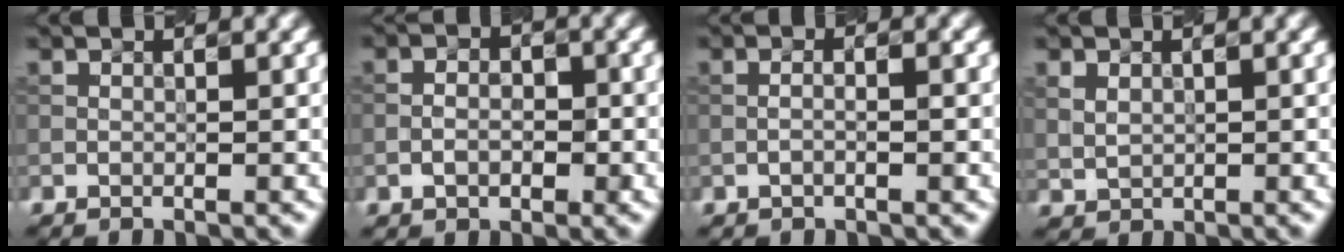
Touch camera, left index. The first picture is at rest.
{"total": 1.9, "force": [-0.8, 1.1, 1.3], "torque": [-0.019, 0.006, -0.011]}
{"total": 1.2, "force": [-0.3, 0.2, 1.1], "torque": [-0.015, 0.001, -0.005]}
{"total": 0.9, "force": [0.5, 0.7, 0.1], "torque": [-0.017, 0.002, 0.024]}